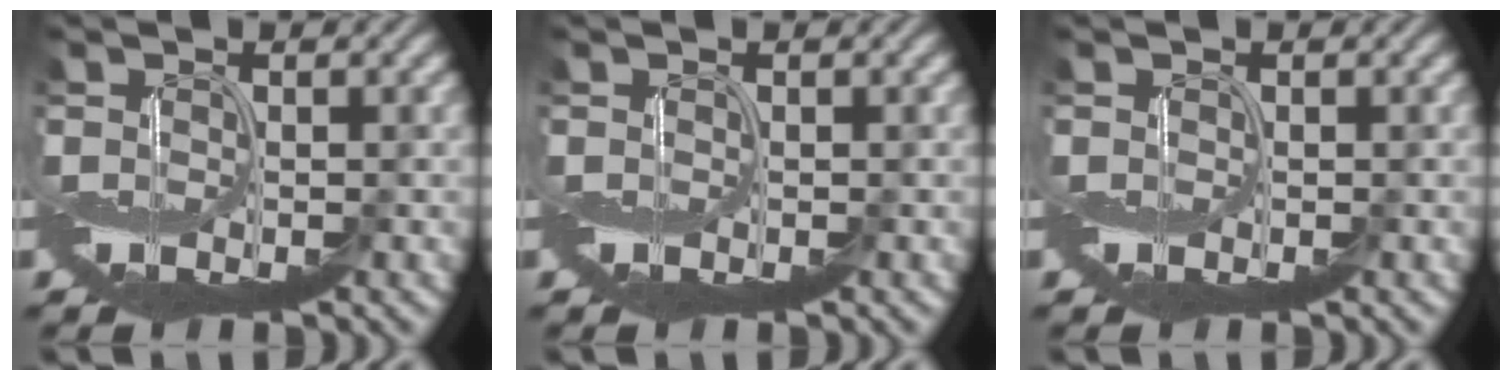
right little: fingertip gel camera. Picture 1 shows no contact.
{"total": 0.0}
{"total": 0.0}